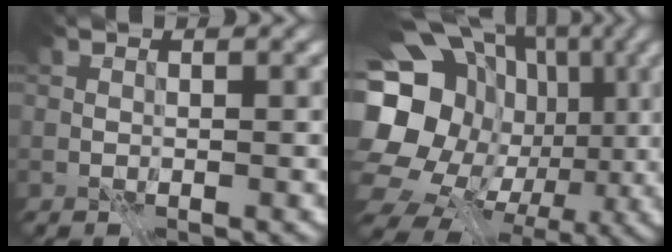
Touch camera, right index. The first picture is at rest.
{"total": 22.2, "force": [-0.3, 19.9, 9.9], "torque": [-0.212, 0.014, -0.026]}